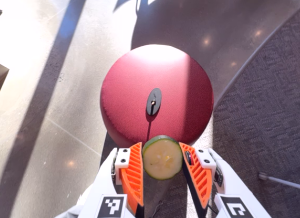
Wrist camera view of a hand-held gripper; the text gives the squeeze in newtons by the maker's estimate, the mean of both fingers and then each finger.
{"total": 8.8, "left": 8.6, "right": 9.0}